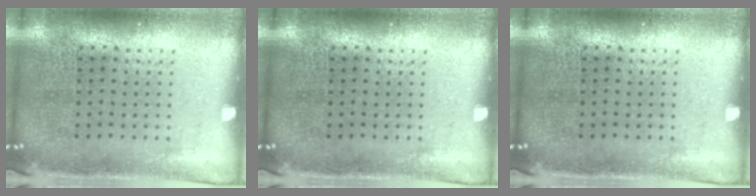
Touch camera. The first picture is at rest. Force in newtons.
{"total": 0.0}
{"total": 0.0}